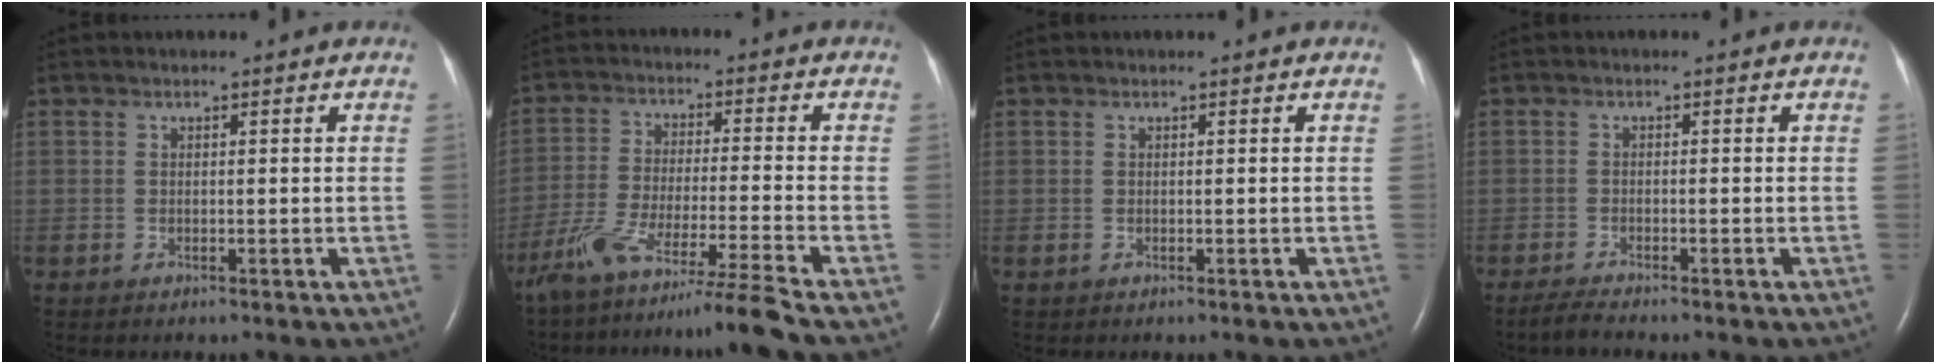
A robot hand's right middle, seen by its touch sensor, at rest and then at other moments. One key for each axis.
{"total": 13.3, "fx": -11.0, "fy": -3.2, "fz": 6.7, "tx": -0.104, "ty": -0.036, "tz": -0.184}
{"total": 0.0}
{"total": 2.1, "fx": -1.9, "fy": -0.2, "fz": 0.8, "tx": -0.031, "ty": -0.010, "tz": -0.040}